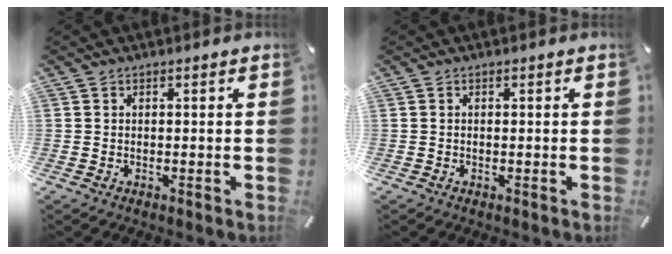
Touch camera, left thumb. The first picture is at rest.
{"total": 0.0}